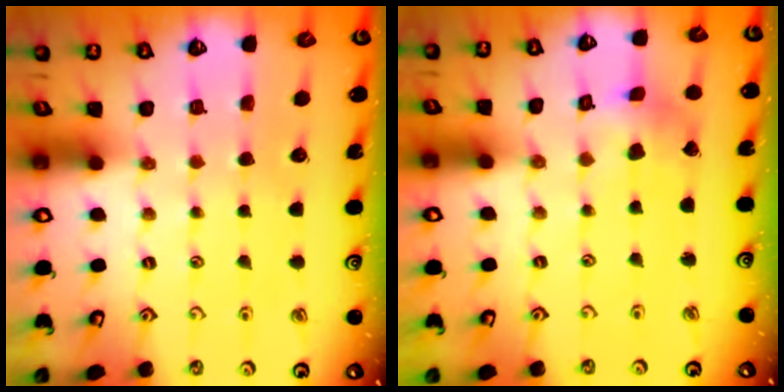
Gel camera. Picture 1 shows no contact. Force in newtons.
{"total": 2.4, "press": 2.4, "slide": 0.5}